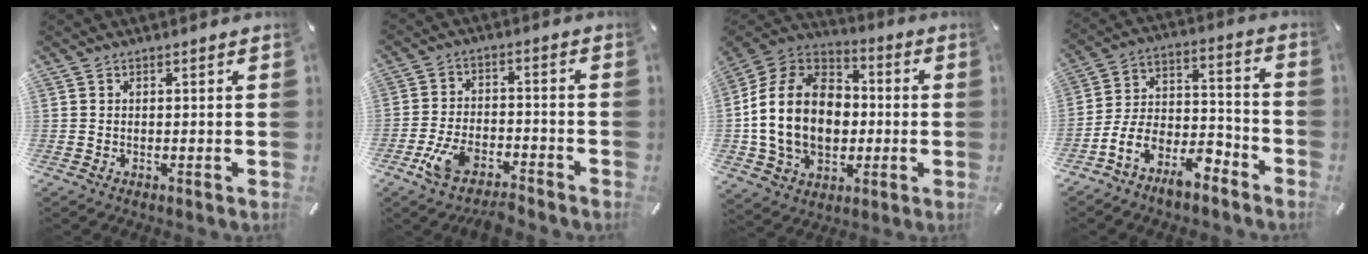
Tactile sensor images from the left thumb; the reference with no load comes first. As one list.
[{"total": 8.8, "force": [-6.3, 3.7, 4.9], "torque": [-0.107, 0.027, -0.121]}, {"total": 18.8, "force": [-1.4, 14.8, 11.6], "torque": [-0.266, 0.014, -0.025]}, {"total": 11.1, "force": [-8.4, 5.6, 4.6], "torque": [-0.086, 0.036, -0.159]}]